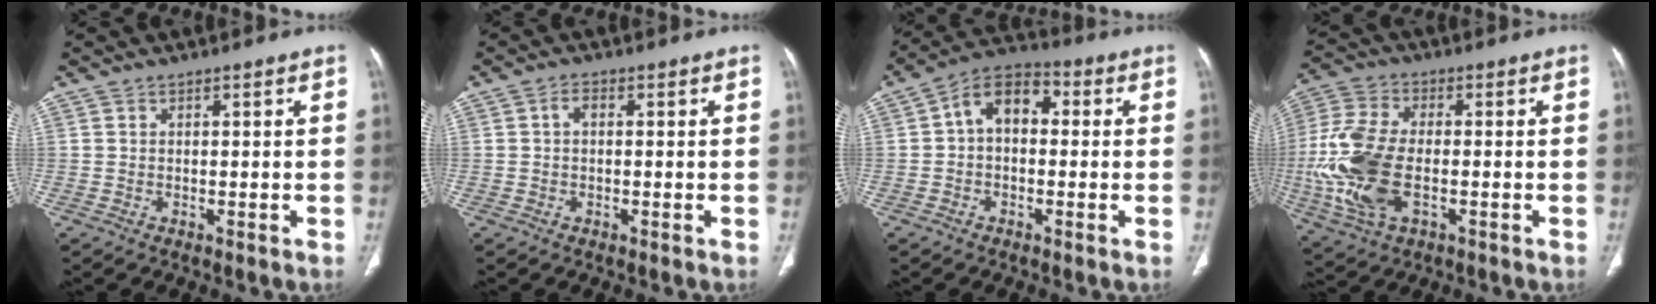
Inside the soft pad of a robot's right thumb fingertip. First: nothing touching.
{"total": 2.7, "force": [0.1, 1.6, 2.1], "torque": [-0.035, 0.011, -0.003]}
{"total": 8.9, "force": [0.6, 5.9, 6.6], "torque": [-0.090, 0.028, -0.005]}
{"total": 15.8, "force": [-2.7, 8.5, 13.1], "torque": [-0.302, 0.003, -0.048]}